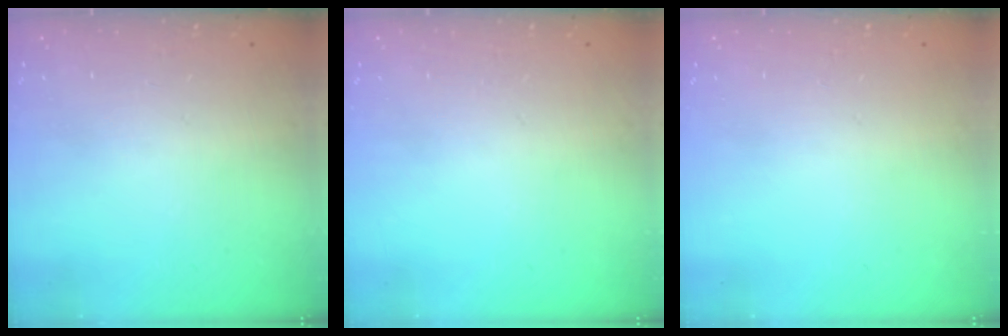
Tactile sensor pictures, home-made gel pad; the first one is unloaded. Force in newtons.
{"total": 0.0}
{"total": 0.0}